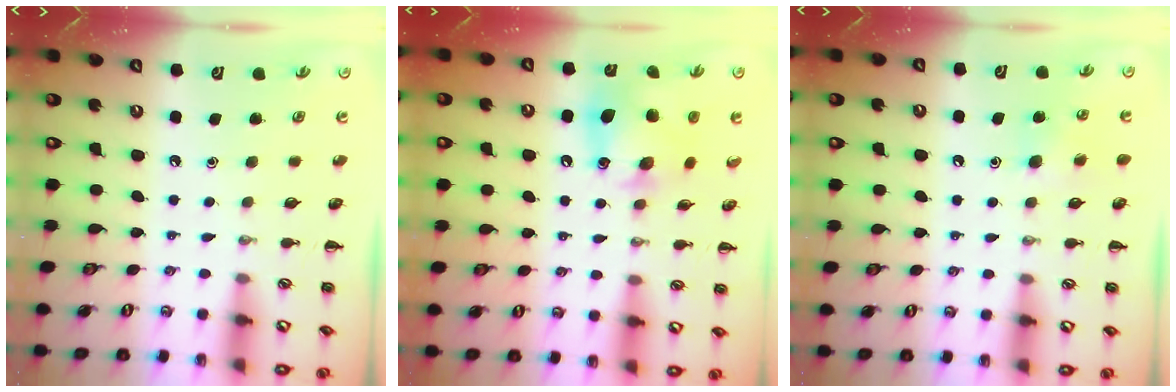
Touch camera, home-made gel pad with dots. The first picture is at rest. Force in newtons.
{"total": 12.4, "press": 12.3, "slide": 1.7}
{"total": 6.0, "press": 5.7, "slide": 1.7}